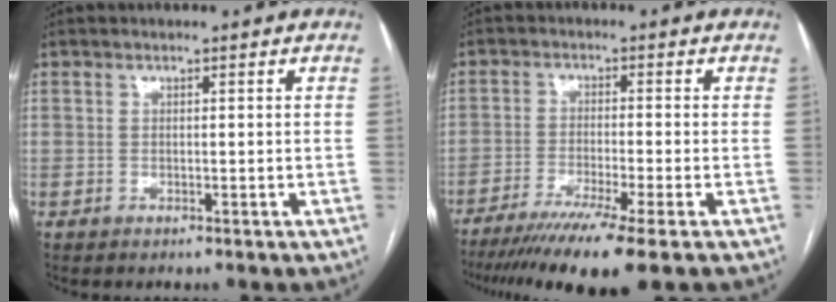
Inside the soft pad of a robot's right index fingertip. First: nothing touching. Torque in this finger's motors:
{"motor_torque": [1.12, -1.02, 0.93, 0.21]}